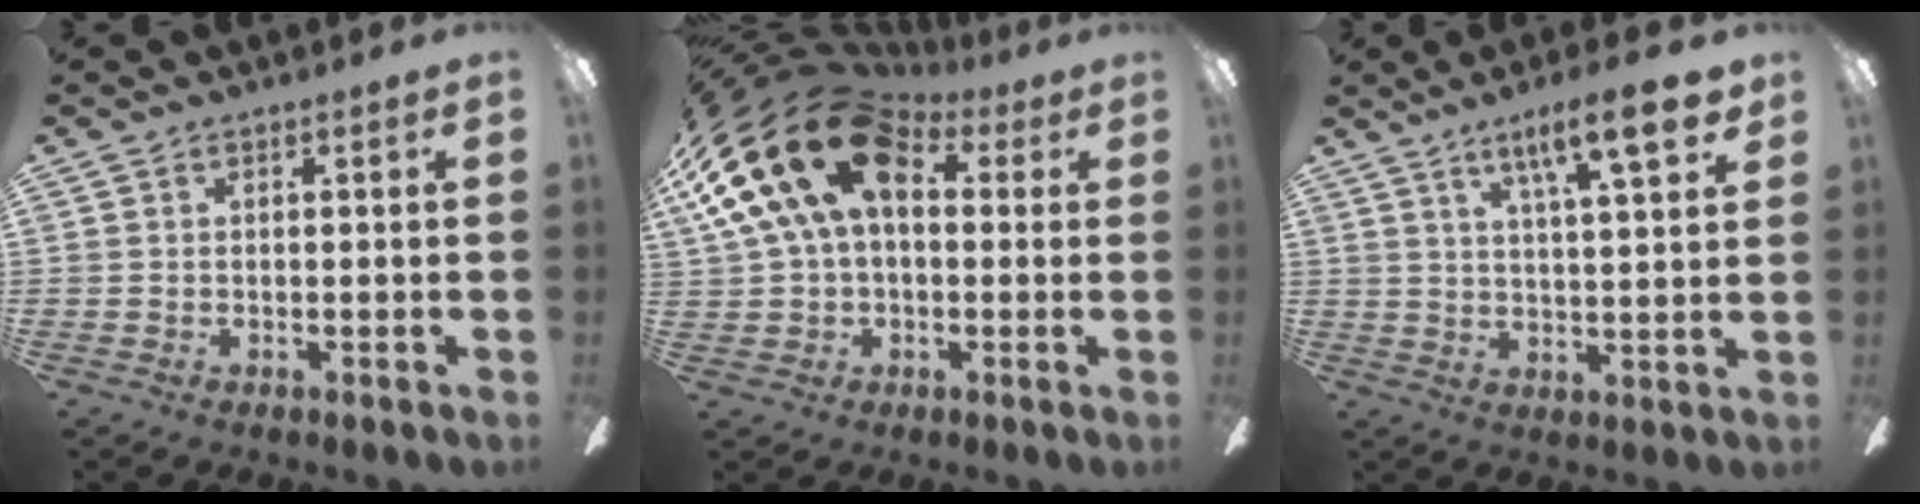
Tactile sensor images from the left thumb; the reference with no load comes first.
{"total": 22.4, "force": [8.1, 13.9, 15.6], "torque": [-0.320, -0.026, 0.139]}
{"total": 12.5, "force": [8.0, 2.4, 9.3], "torque": [-0.138, -0.038, 0.123]}